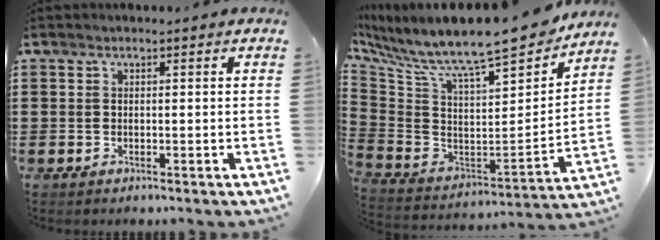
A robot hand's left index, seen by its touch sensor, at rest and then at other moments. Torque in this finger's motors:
{"motor_torque": [2.14, 0.00, 1.05, 0.21]}